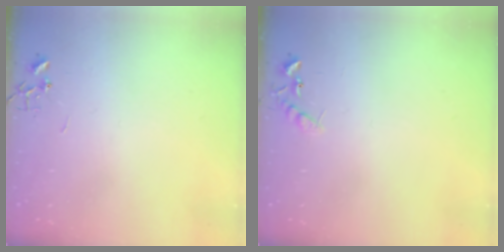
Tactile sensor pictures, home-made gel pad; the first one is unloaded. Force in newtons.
{"total": 7.6, "press": 7.6, "slide": 0.7}